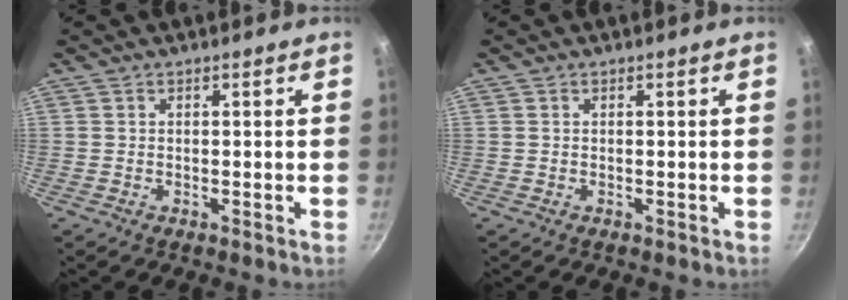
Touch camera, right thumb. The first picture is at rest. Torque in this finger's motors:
{"motor_torque": [0.00, 0.21, -0.29, 0.24, -0.02]}